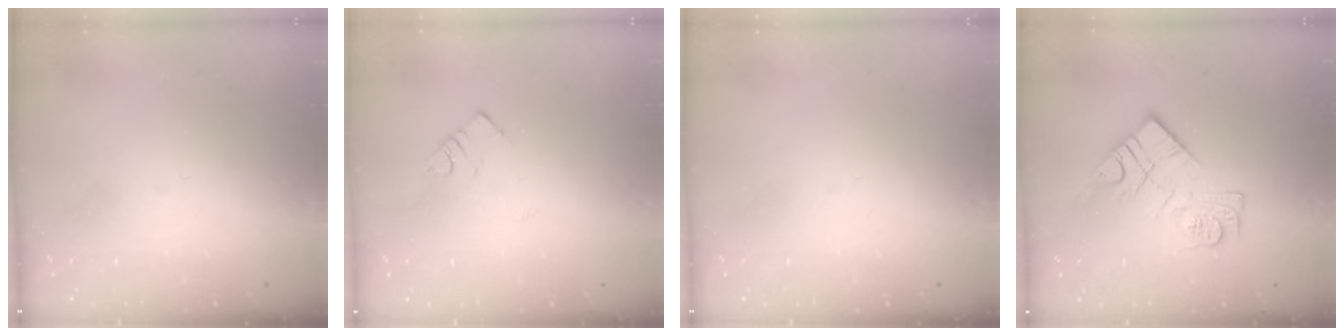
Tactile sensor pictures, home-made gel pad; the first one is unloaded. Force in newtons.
{"total": 2.6, "press": 2.6, "slide": 0.4}
{"total": 0.0}
{"total": 11.0, "press": 10.9, "slide": 0.7}